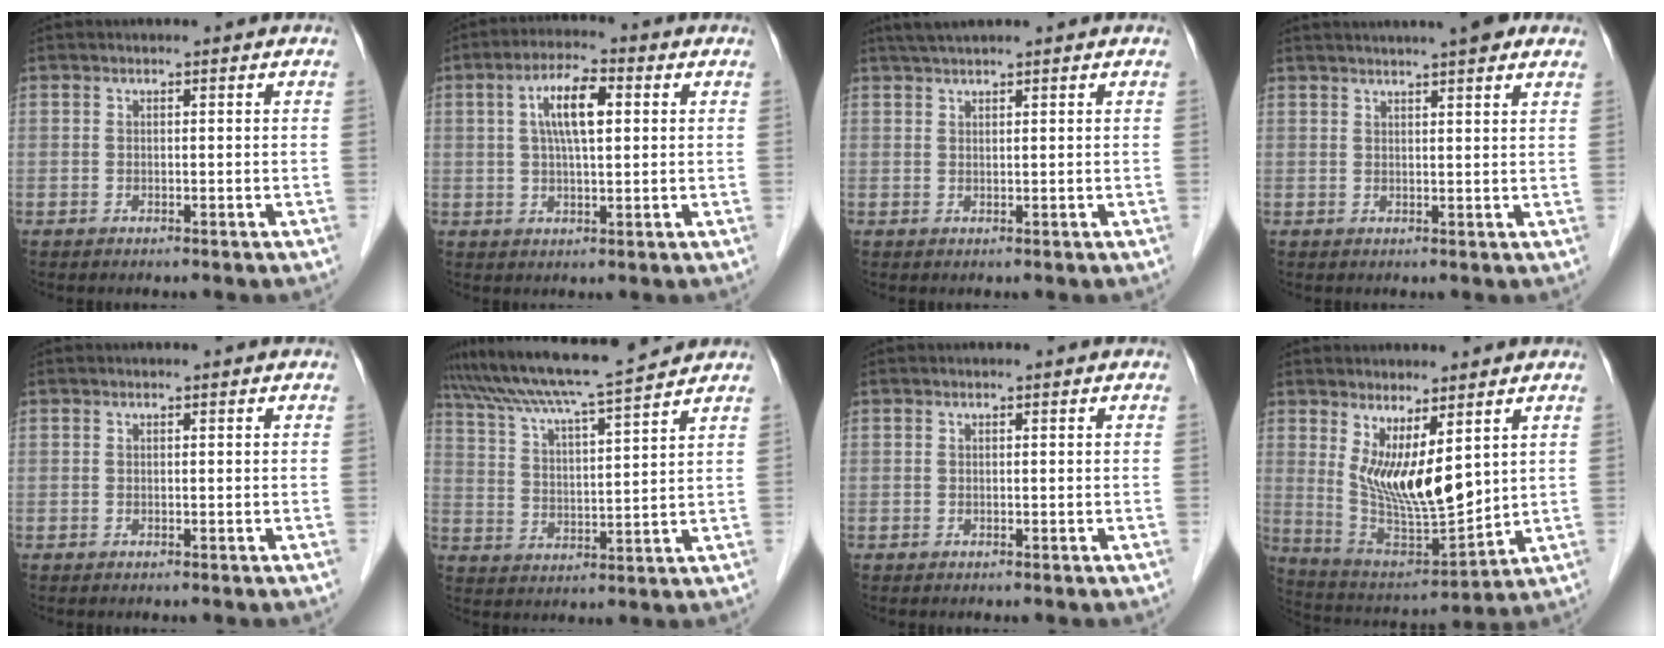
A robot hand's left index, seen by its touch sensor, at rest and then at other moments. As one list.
[{"total": 7.2, "force": [1.7, 1.9, 6.7], "torque": [-0.127, 0.017, 0.029]}, {"total": 2.4, "force": [2.0, -0.4, 1.2], "torque": [-0.026, 0.013, 0.042]}, {"total": 8.2, "force": [6.5, 0.7, 4.9], "torque": [-0.068, 0.027, 0.079]}, {"total": 0.0}, {"total": 13.5, "force": [12.2, -1.3, 5.6], "torque": [-0.107, 0.009, 0.196]}, {"total": 0.0}, {"total": 10.7, "force": [3.6, 2.7, 9.7], "torque": [-0.180, -0.023, 0.085]}]